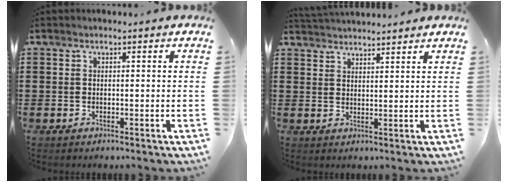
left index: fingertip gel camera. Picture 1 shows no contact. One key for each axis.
{"total": 2.7, "fx": 2.7, "fy": -0.1, "fz": 0.0, "tx": -0.008, "ty": -0.004, "tz": 0.052}